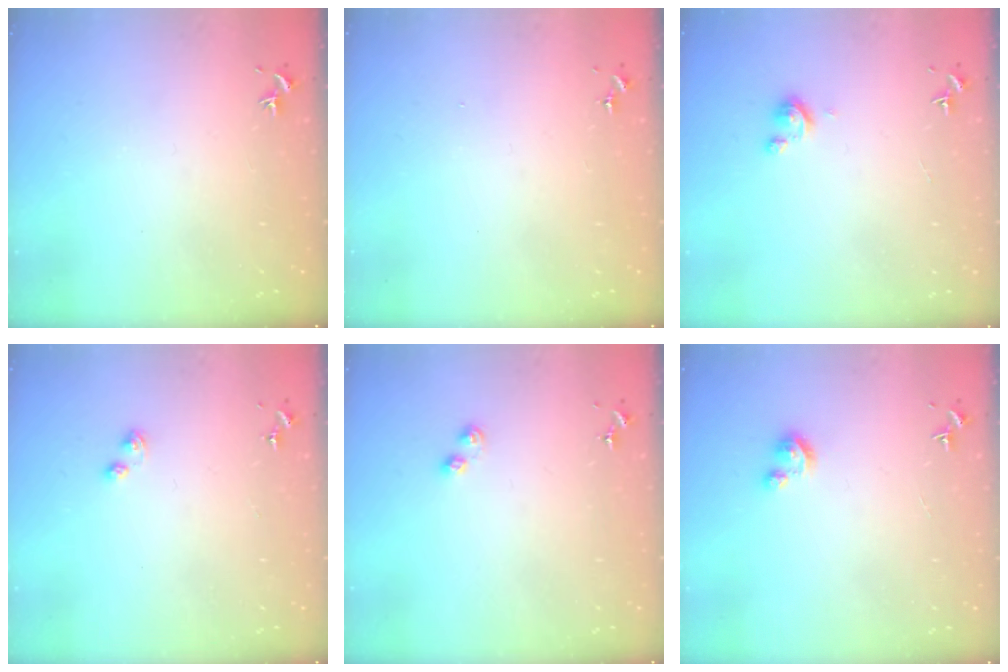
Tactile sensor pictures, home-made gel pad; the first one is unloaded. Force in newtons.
{"total": 0.0}
{"total": 2.9, "press": 2.9, "slide": 0.3}
{"total": 4.2, "press": 4.2, "slide": 0.7}
{"total": 3.9, "press": 3.8, "slide": 0.6}
{"total": 4.4, "press": 4.4, "slide": 0.4}